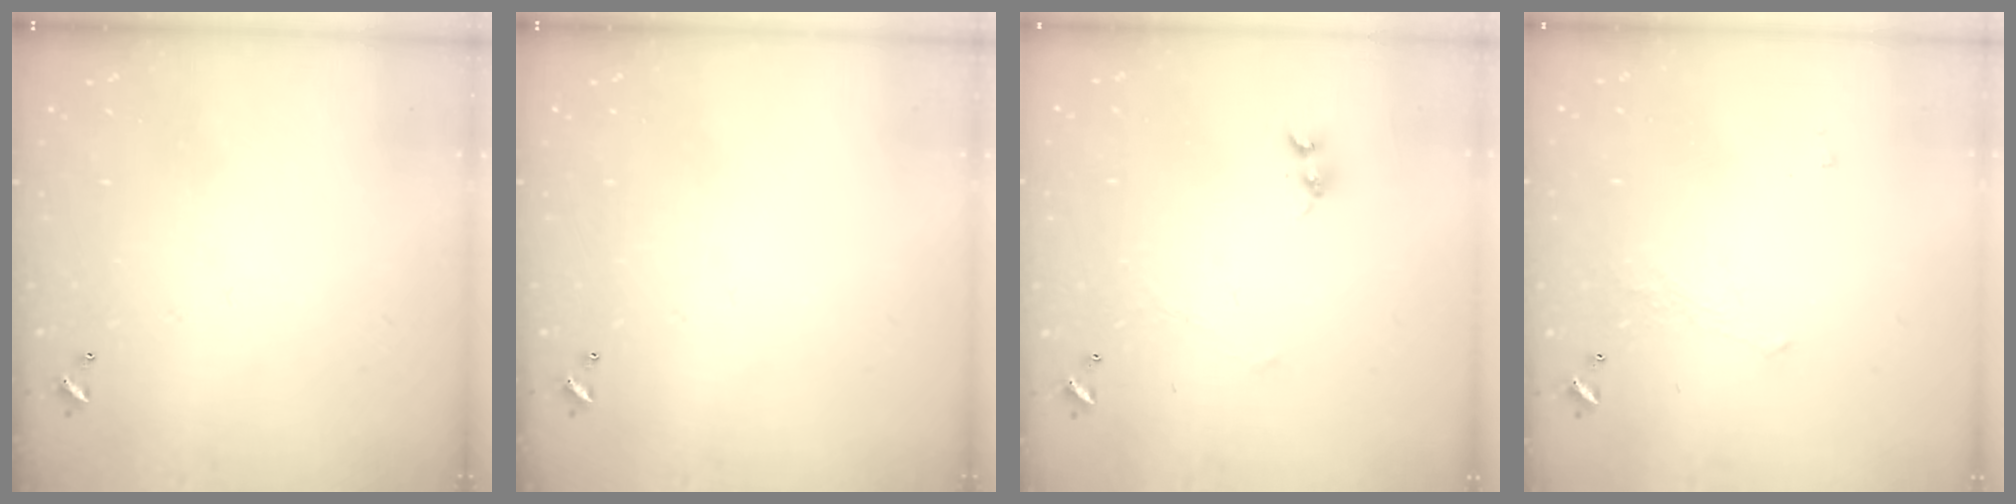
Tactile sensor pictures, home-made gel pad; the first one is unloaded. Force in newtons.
{"total": 0.0}
{"total": 1.4, "press": 1.3, "slide": 0.4}
{"total": 1.1, "press": 0.8, "slide": 0.7}